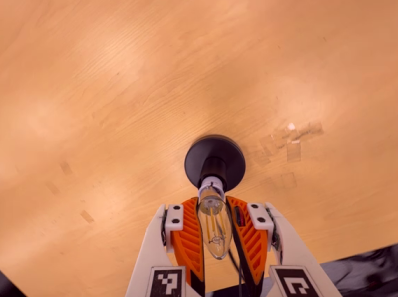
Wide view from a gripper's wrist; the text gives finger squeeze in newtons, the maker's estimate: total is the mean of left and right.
{"total": 19.5, "left": 18.2, "right": 20.9}